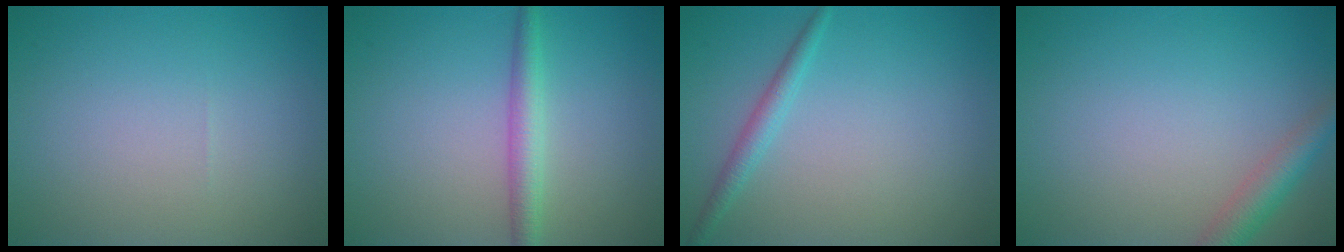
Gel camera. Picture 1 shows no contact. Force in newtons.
{"total": 2.5, "press": 2.5, "slide": 0.1}
{"total": 1.6, "press": 1.6, "slide": 0.1}
{"total": 2.8, "press": 2.8, "slide": 0.1}